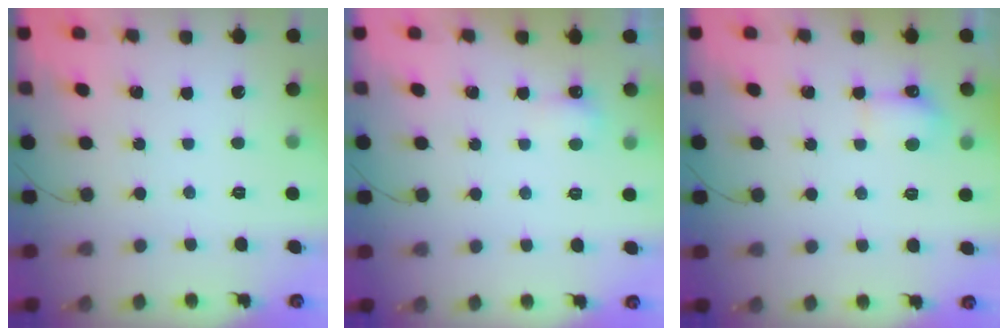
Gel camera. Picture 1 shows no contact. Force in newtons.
{"total": 3.0, "press": 3.0, "slide": 0.6}
{"total": 4.1, "press": 4.0, "slide": 0.9}